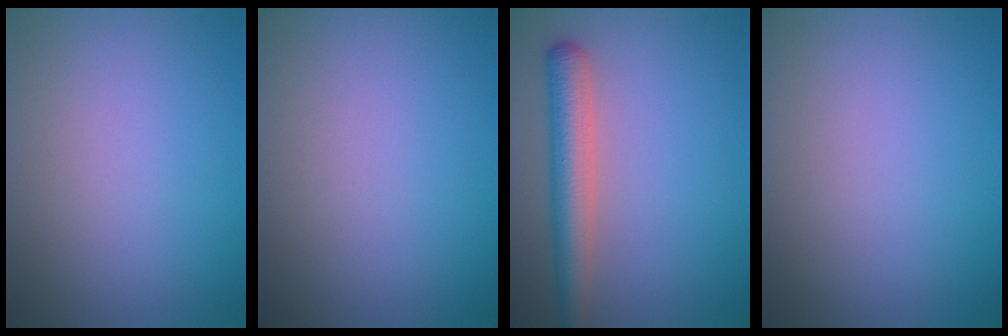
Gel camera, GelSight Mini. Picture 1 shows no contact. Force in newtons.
{"total": 0.0}
{"total": 4.2, "press": 4.2, "slide": 0.3}
{"total": 0.0}